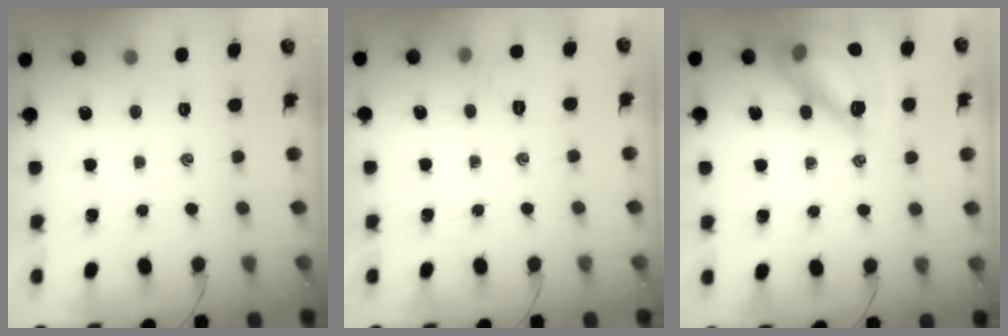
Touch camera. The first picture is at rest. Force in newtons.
{"total": 5.6, "press": 5.4, "slide": 1.7}
{"total": 15.7, "press": 15.6, "slide": 1.4}